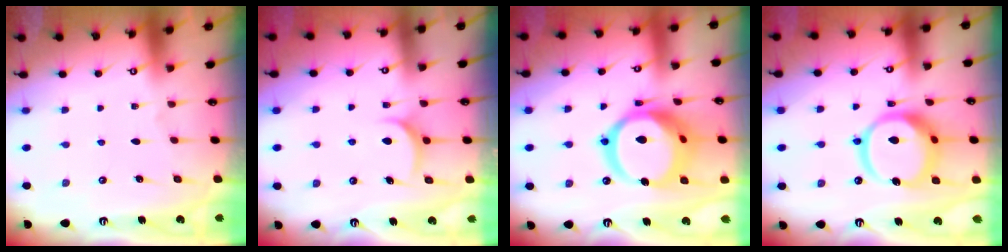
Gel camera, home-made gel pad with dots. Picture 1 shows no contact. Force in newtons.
{"total": 6.1, "press": 6.1, "slide": 0.2}
{"total": 20.6, "press": 20.4, "slide": 2.4}
{"total": 16.7, "press": 16.5, "slide": 2.2}